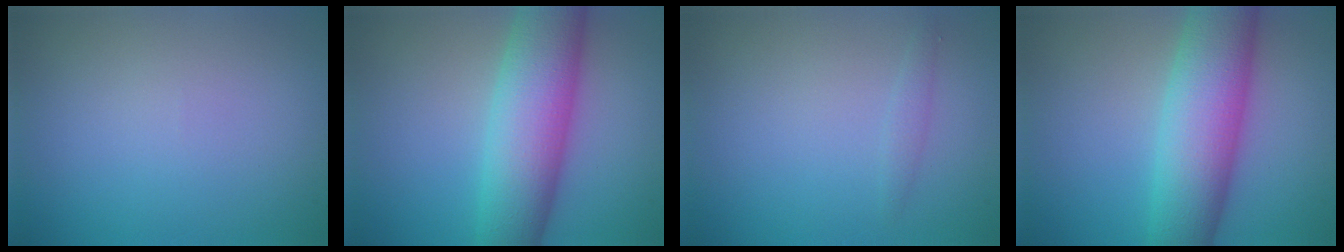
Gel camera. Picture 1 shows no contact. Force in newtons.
{"total": 9.3, "press": 9.3, "slide": 0.4}
{"total": 0.8, "press": 0.8, "slide": 0.1}
{"total": 9.3, "press": 9.3, "slide": 0.4}